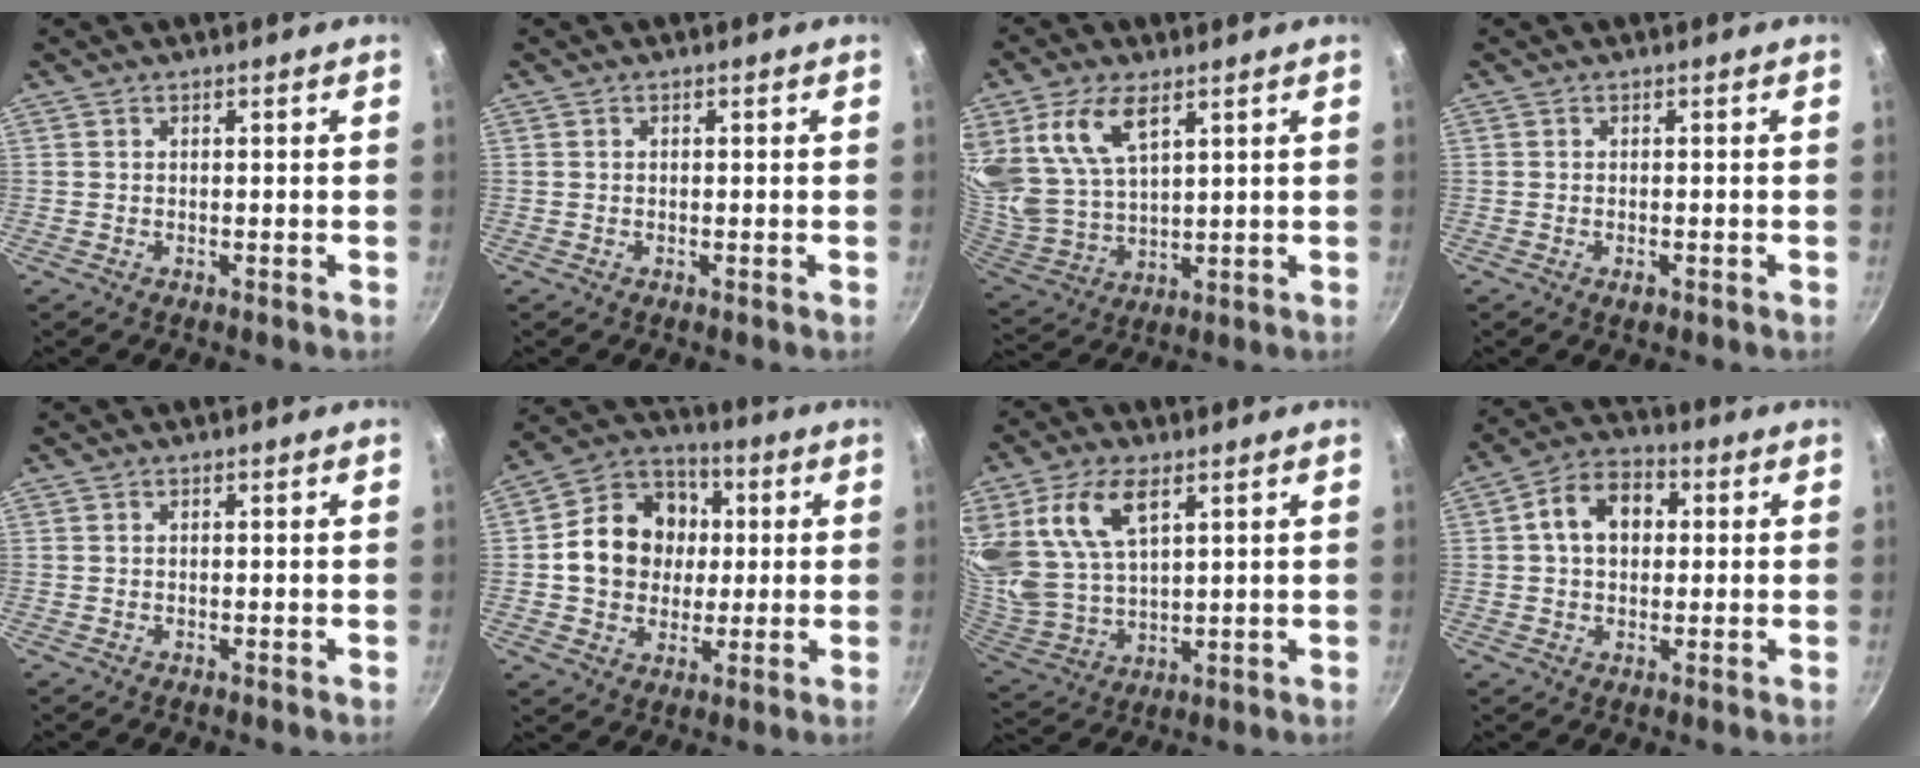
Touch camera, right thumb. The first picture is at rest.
{"total": 0.0}
{"total": 14.4, "force": [6.8, 7.9, 10.0], "torque": [-0.191, -0.034, 0.147]}
{"total": 1.3, "force": [-0.6, 0.6, 1.0], "torque": [-0.019, 0.000, -0.010]}
{"total": 0.0}
{"total": 15.5, "force": [1.3, 13.2, 8.1], "torque": [-0.104, 0.023, 0.016]}
{"total": 16.3, "force": [6.9, 9.2, 11.5], "torque": [-0.225, -0.025, 0.149]}
{"total": 9.8, "force": [1.6, 7.2, 6.5], "torque": [-0.076, 0.022, 0.010]}